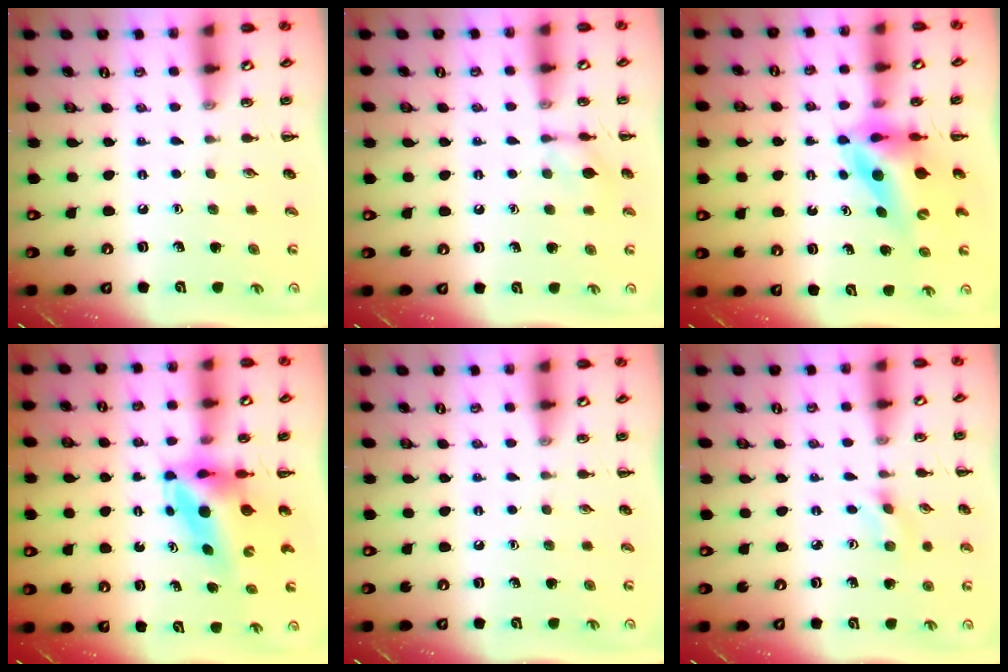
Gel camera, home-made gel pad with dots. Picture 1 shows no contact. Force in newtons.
{"total": 6.5, "press": 6.5, "slide": 0.2}
{"total": 9.8, "press": 9.3, "slide": 3.0}
{"total": 6.3, "press": 6.0, "slide": 1.8}
{"total": 0.0}
{"total": 1.4, "press": 1.3, "slide": 0.5}